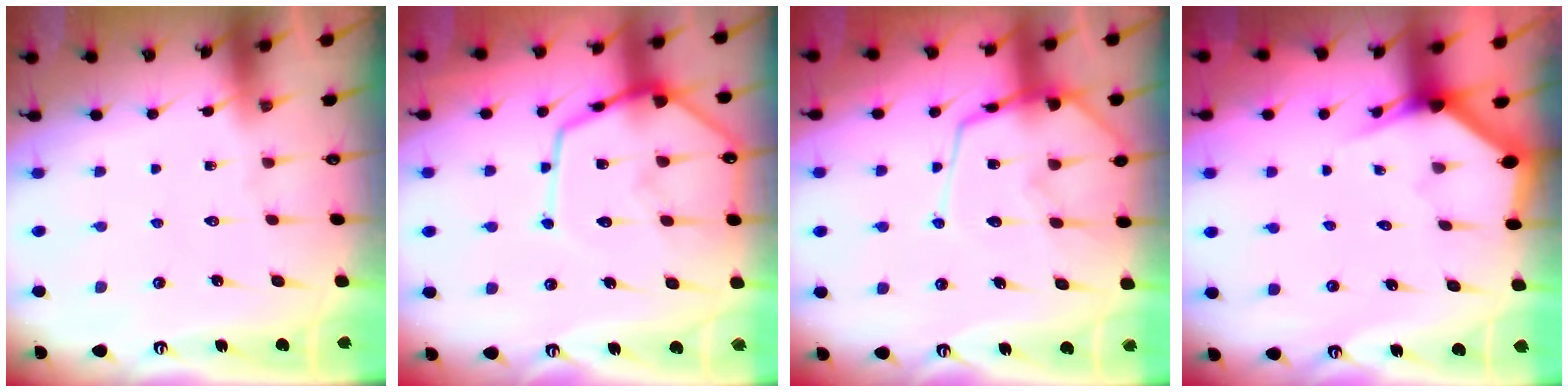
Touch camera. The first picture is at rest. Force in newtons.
{"total": 15.5, "press": 15.4, "slide": 1.3}
{"total": 13.6, "press": 13.6, "slide": 1.2}
{"total": 2.7, "press": 2.7, "slide": 0.1}